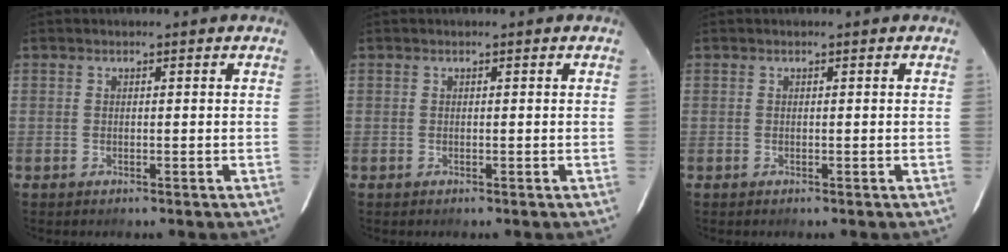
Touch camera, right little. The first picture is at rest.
{"total": 0.0}
{"total": 0.0}